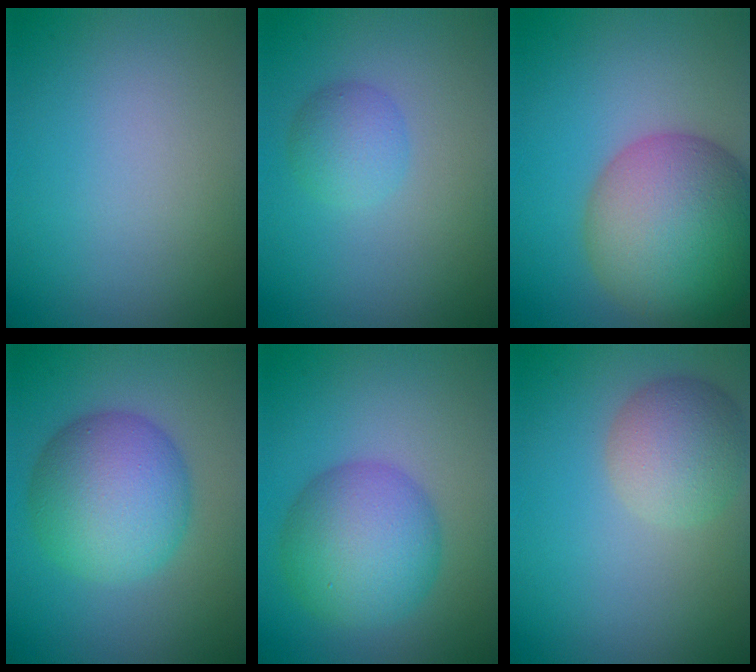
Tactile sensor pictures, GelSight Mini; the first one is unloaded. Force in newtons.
{"total": 2.3, "press": 2.3, "slide": 0.1}
{"total": 11.6, "press": 11.6, "slide": 0.6}
{"total": 7.5, "press": 7.5, "slide": 0.0}
{"total": 6.9, "press": 6.9, "slide": 0.1}
{"total": 4.2, "press": 4.2, "slide": 0.2}